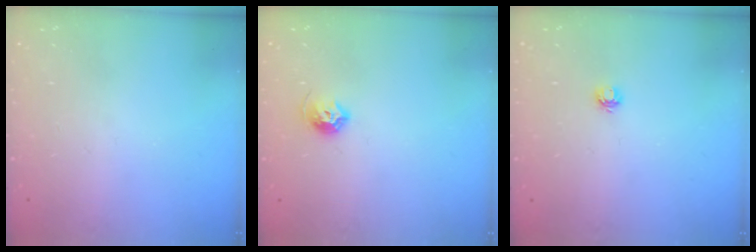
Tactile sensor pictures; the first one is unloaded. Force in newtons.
{"total": 6.9, "press": 6.8, "slide": 1.1}
{"total": 3.7, "press": 3.7, "slide": 0.5}